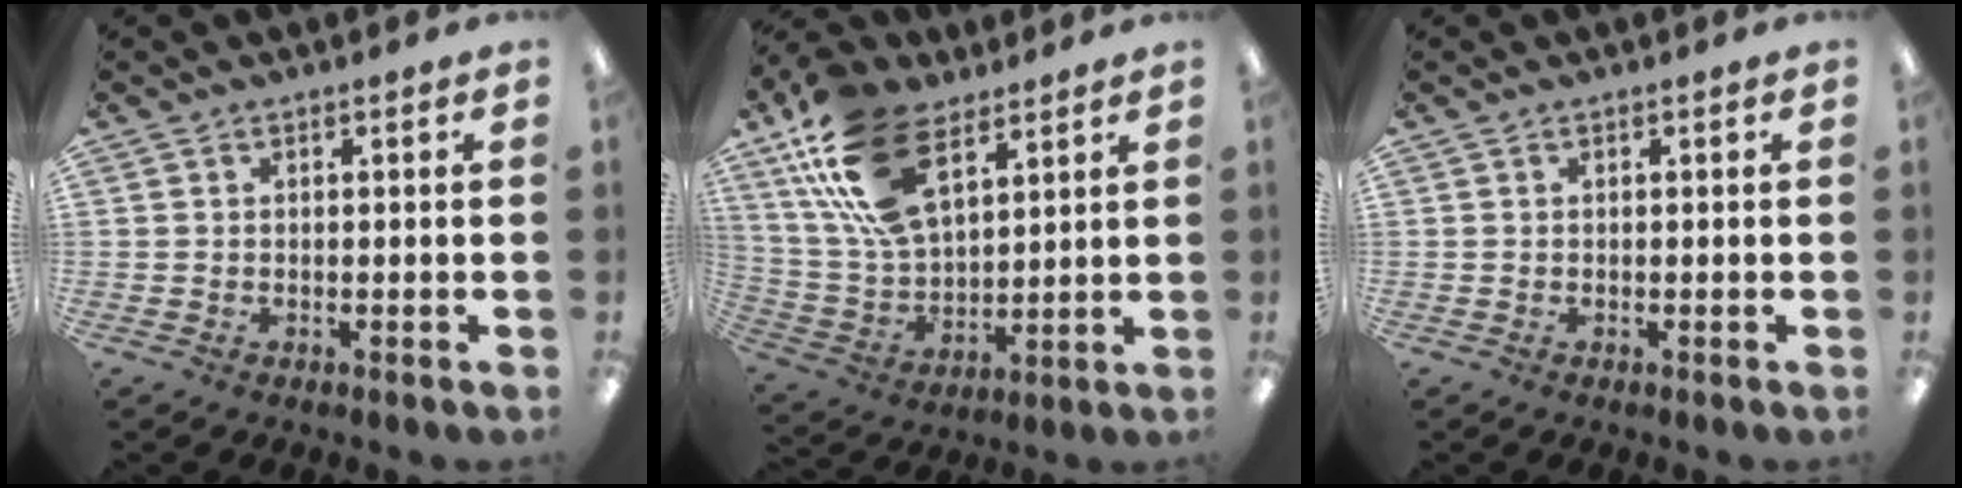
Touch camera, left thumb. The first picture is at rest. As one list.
[{"total": 20.3, "force": [10.8, 10.9, 13.3], "torque": [-0.297, -0.027, 0.197]}, {"total": 0.0}]